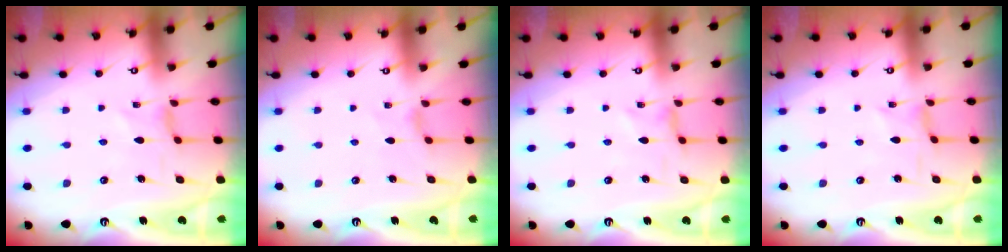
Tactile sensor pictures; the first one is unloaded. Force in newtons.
{"total": 0.9, "press": 0.8, "slide": 0.4}
{"total": 0.0}
{"total": 0.0}